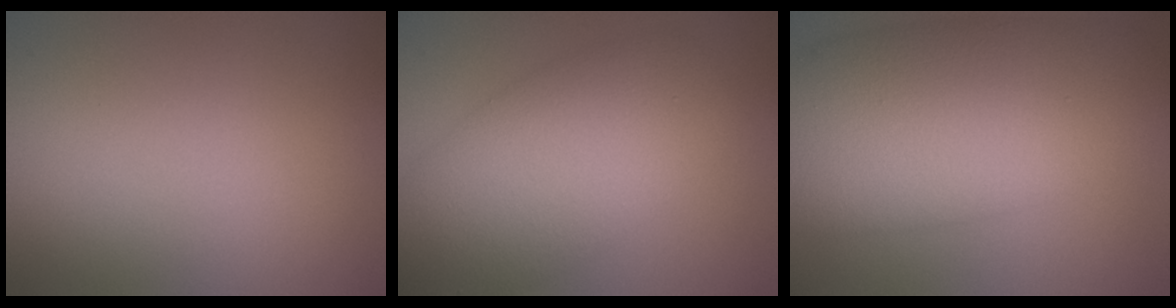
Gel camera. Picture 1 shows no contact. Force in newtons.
{"total": 8.4, "press": 8.4, "slide": 0.4}
{"total": 13.4, "press": 13.4, "slide": 0.2}